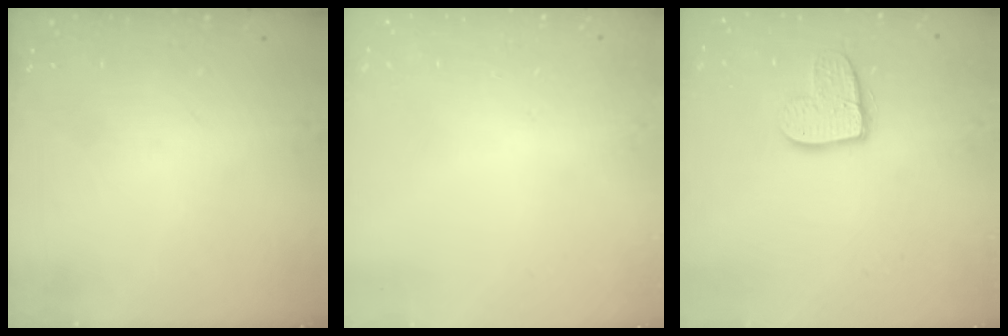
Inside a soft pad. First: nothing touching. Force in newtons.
{"total": 0.0}
{"total": 11.6, "press": 11.6, "slide": 1.0}